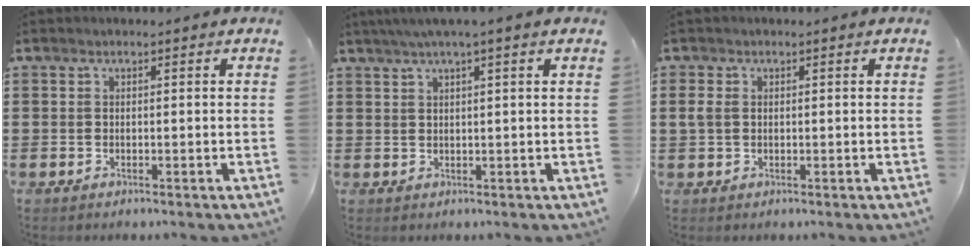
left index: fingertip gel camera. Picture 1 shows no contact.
{"total": 2.4, "force": [1.5, -0.3, 1.8], "torque": [-0.037, 0.003, 0.027]}
{"total": 1.8, "force": [0.2, 1.2, 1.3], "torque": [-0.044, 0.001, -0.001]}